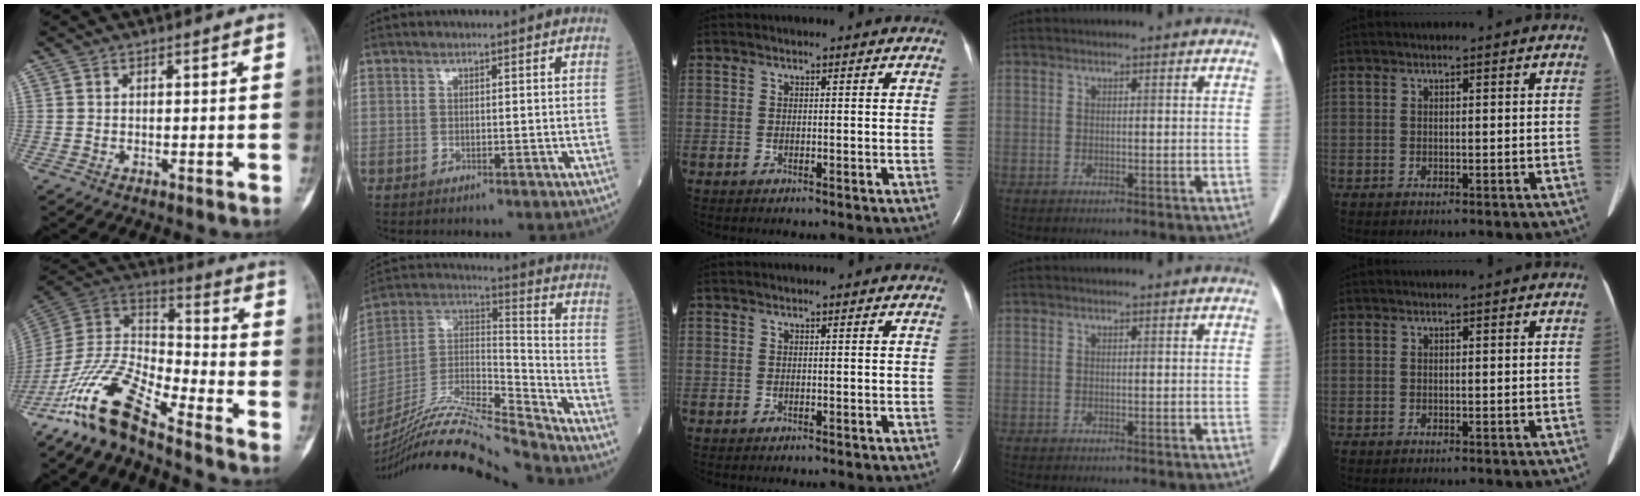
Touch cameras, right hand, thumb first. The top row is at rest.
{"thumb": {"total": 14.7, "force": [-11.4, 3.7, 8.5], "torque": [-0.159, 0.081, -0.230]}, "index": {"total": 20.4, "force": [-18.7, -1.2, 8.0], "torque": [-0.170, 0.010, -0.338]}}